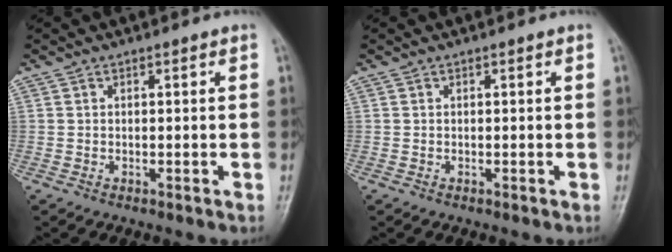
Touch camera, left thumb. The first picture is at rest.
{"total": 0.0}